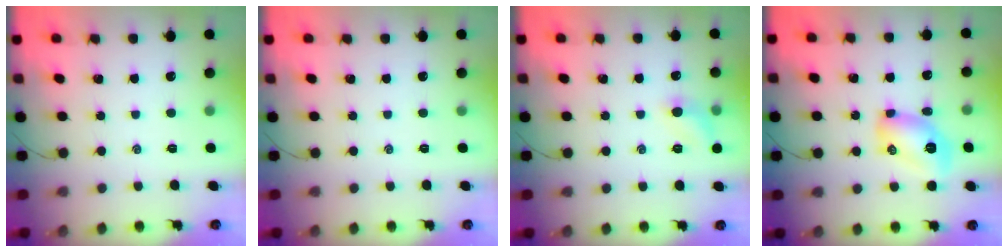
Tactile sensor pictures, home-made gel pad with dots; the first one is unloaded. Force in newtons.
{"total": 0.0}
{"total": 6.9, "press": 6.7, "slide": 1.7}
{"total": 9.7, "press": 9.6, "slide": 1.2}